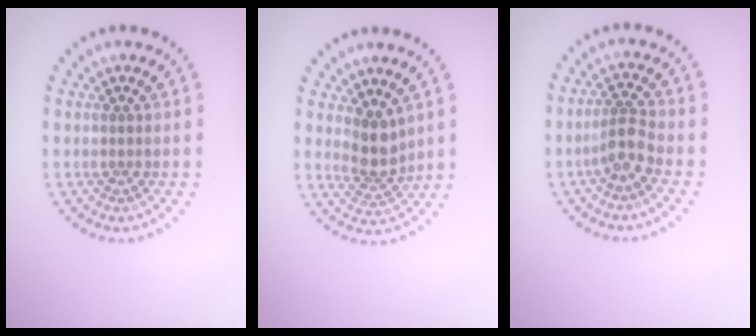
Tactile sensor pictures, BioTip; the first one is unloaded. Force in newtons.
{"total": 2.8, "press": 2.2, "slide": 1.7}
{"total": 2.5, "press": 2.0, "slide": 1.6}